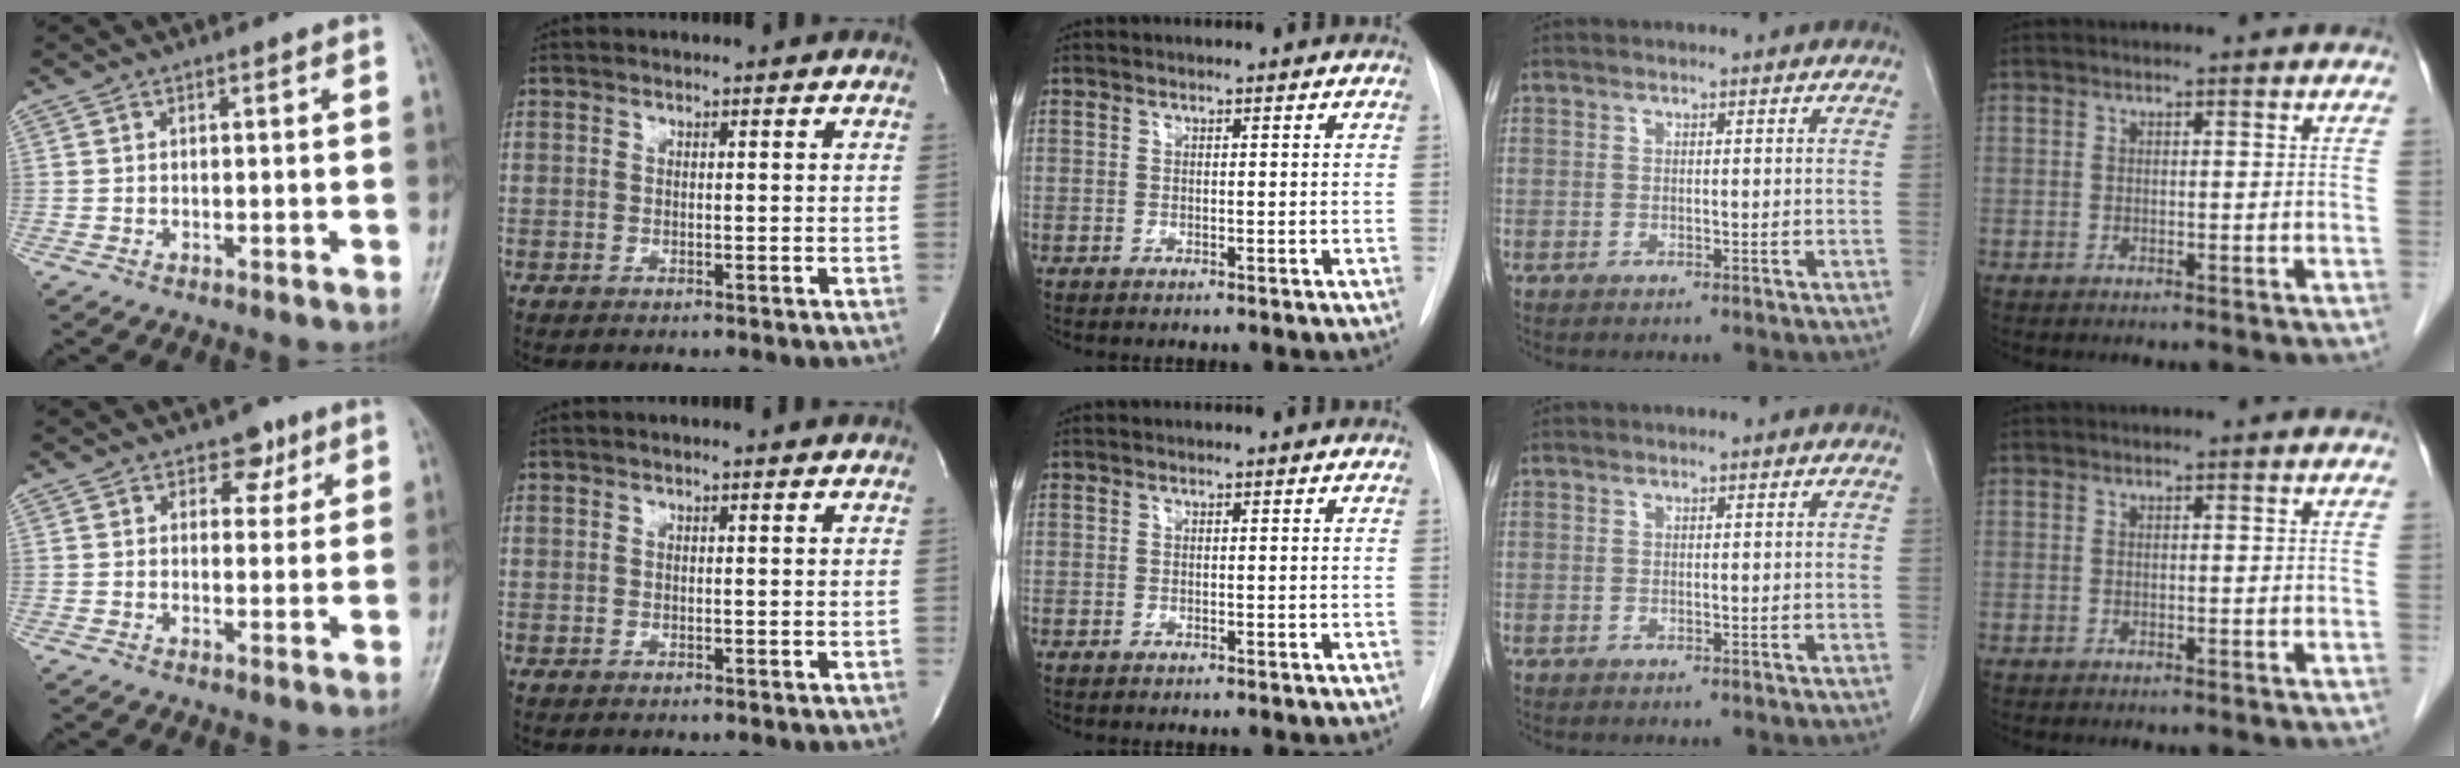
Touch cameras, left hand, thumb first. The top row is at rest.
{"thumb": {"total": 4.0, "force": [2.4, 2.8, 1.6], "torque": [0.007, -0.011, 0.033]}, "index": {"total": 0.8, "force": [0.8, -0.1, 0.3], "torque": [-0.011, 0.004, 0.010]}}